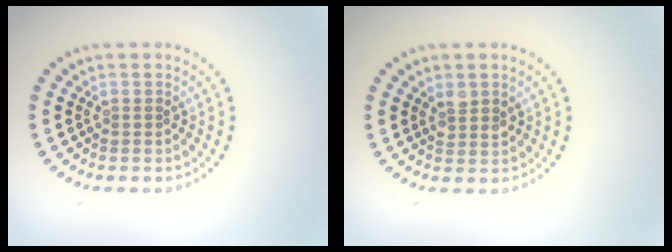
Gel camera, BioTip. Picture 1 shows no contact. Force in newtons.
{"total": 1.5, "press": 1.3, "slide": 0.7}